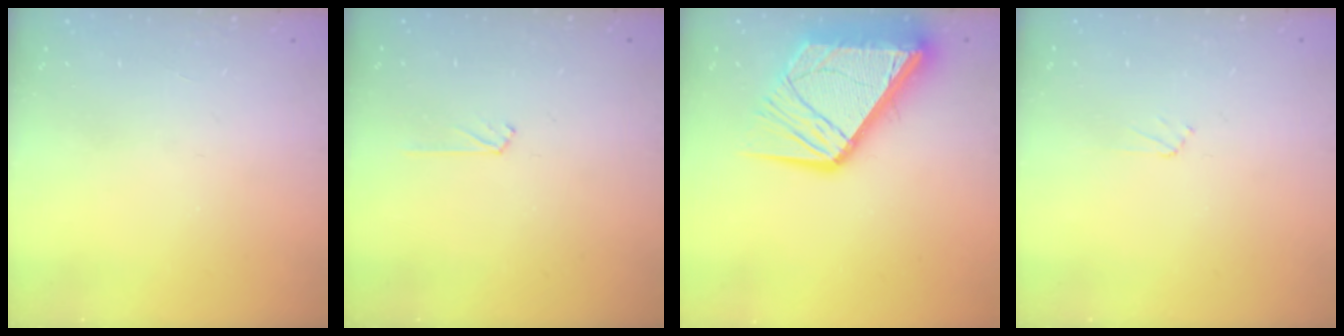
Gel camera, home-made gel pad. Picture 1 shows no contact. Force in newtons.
{"total": 2.5, "press": 2.5, "slide": 0.3}
{"total": 20.5, "press": 20.4, "slide": 2.4}
{"total": 2.7, "press": 2.6, "slide": 0.4}